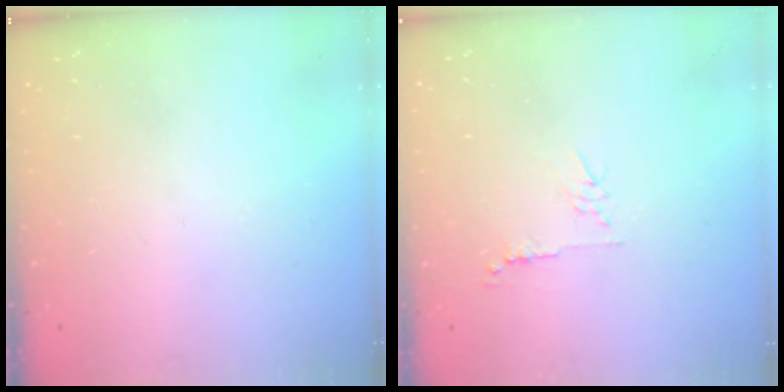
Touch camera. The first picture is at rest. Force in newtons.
{"total": 5.5, "press": 5.5, "slide": 0.7}